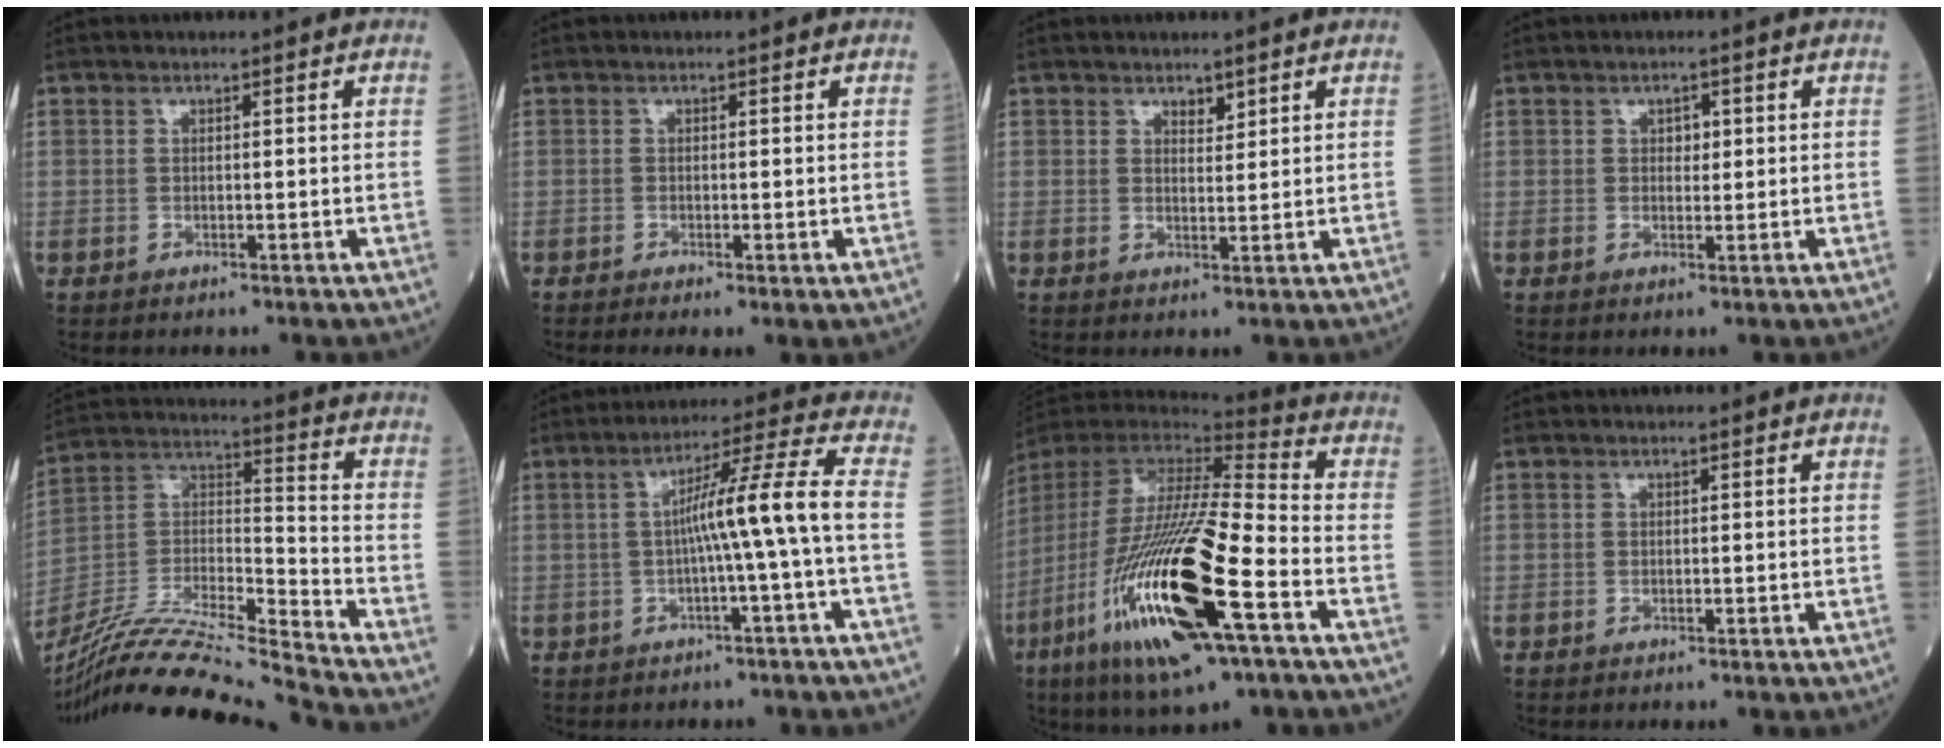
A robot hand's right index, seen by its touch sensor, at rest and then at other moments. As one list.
[{"total": 1.8, "force": [-0.9, 0.3, 1.5], "torque": [-0.027, -0.006, -0.015]}, {"total": 1.8, "force": [1.4, 0.8, 0.9], "torque": [-0.011, -0.002, 0.022]}, {"total": 1.6, "force": [0.4, 1.1, 1.1], "torque": [-0.011, 0.000, 0.005]}, {"total": 21.9, "force": [-20.2, -1.5, 8.5], "torque": [-0.182, -0.012, -0.359]}, {"total": 8.8, "force": [-1.1, -1.8, 8.5], "torque": [-0.141, 0.024, -0.014]}, {"total": 27.8, "force": [-10.8, 4.3, 25.3], "torque": [-0.533, -0.064, -0.198]}, {"total": 0.0}]